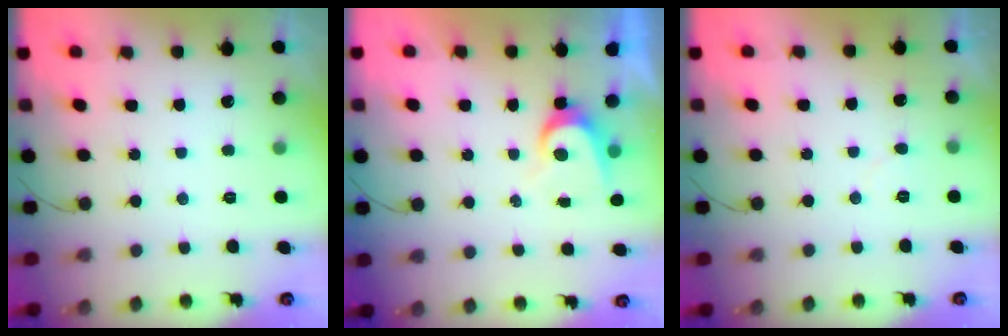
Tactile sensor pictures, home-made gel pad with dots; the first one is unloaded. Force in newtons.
{"total": 4.8, "press": 4.8, "slide": 0.4}
{"total": 3.2, "press": 3.2, "slide": 0.3}